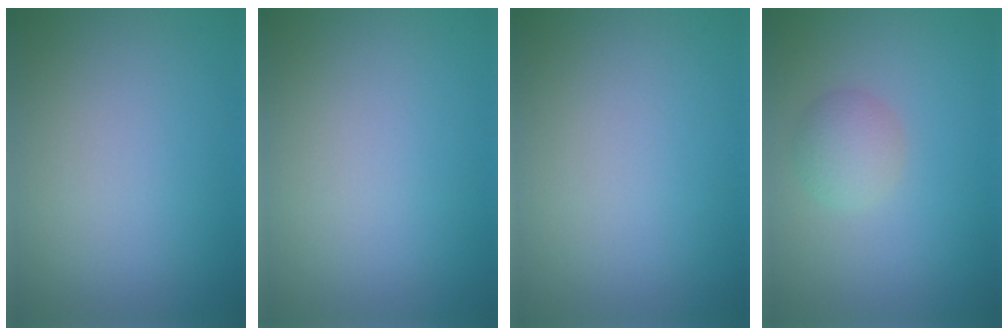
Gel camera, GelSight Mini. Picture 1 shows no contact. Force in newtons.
{"total": 0.0}
{"total": 0.0}
{"total": 2.3, "press": 2.3, "slide": 0.1}